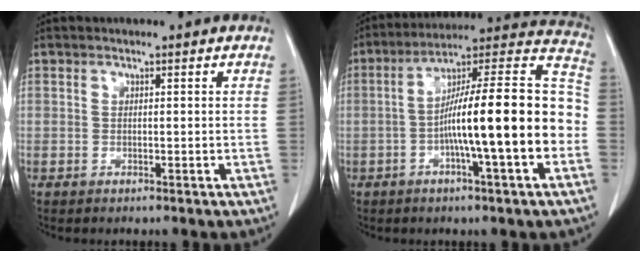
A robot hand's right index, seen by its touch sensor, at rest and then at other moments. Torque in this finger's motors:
{"motor_torque": [2.14, 0.00, 1.05, 0.21]}